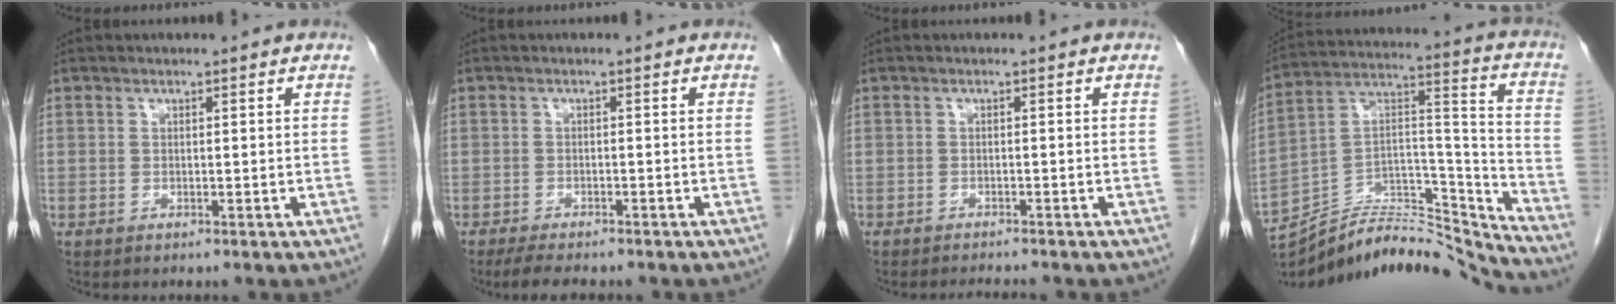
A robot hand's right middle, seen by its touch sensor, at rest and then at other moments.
{"total": 5.0, "force": [-4.2, 0.9, 2.6], "torque": [-0.043, -0.011, -0.062]}
{"total": 2.2, "force": [-2.1, 0.0, 0.4], "torque": [-0.005, -0.007, -0.031]}
{"total": 22.7, "force": [-22.0, 1.9, 5.6], "torque": [-0.108, 0.038, -0.357]}